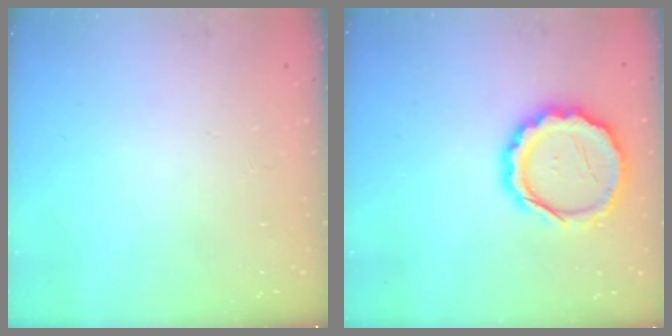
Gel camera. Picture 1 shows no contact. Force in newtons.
{"total": 15.4, "press": 15.1, "slide": 3.0}